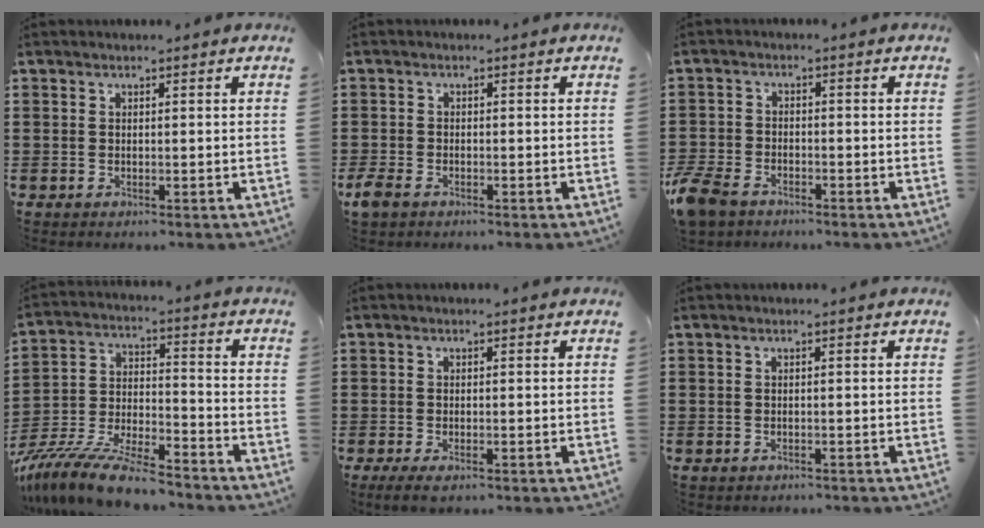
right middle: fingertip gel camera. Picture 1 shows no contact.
{"total": 2.2, "force": [-1.5, 1.3, 0.9], "torque": [-0.040, -0.007, -0.037]}
{"total": 4.4, "force": [-3.6, 2.0, 1.4], "torque": [-0.059, -0.003, -0.083]}
{"total": 10.7, "force": [-9.7, 1.0, 4.3], "torque": [-0.089, 0.015, -0.195]}
{"total": 1.4, "force": [-0.9, 0.3, 1.0], "torque": [-0.024, -0.007, -0.018]}
{"total": 0.5, "force": [-0.5, 0.1, 0.0], "torque": [-0.003, -0.001, -0.012]}